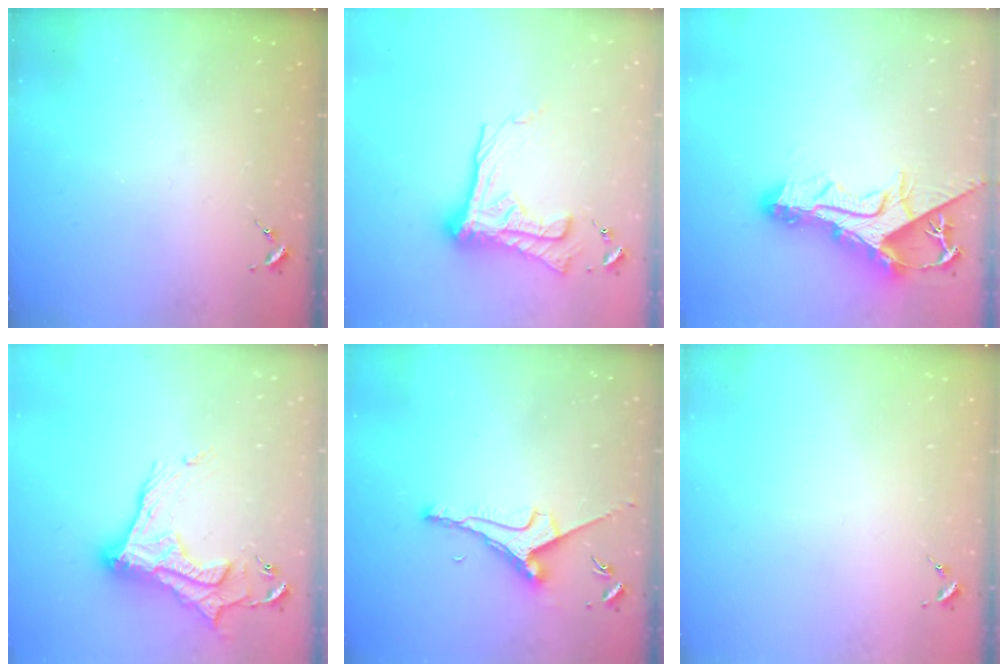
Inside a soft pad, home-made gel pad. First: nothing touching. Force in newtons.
{"total": 16.4, "press": 16.3, "slide": 1.4}
{"total": 15.9, "press": 15.8, "slide": 1.8}
{"total": 17.8, "press": 17.7, "slide": 1.6}
{"total": 7.8, "press": 7.7, "slide": 1.0}
{"total": 0.0}